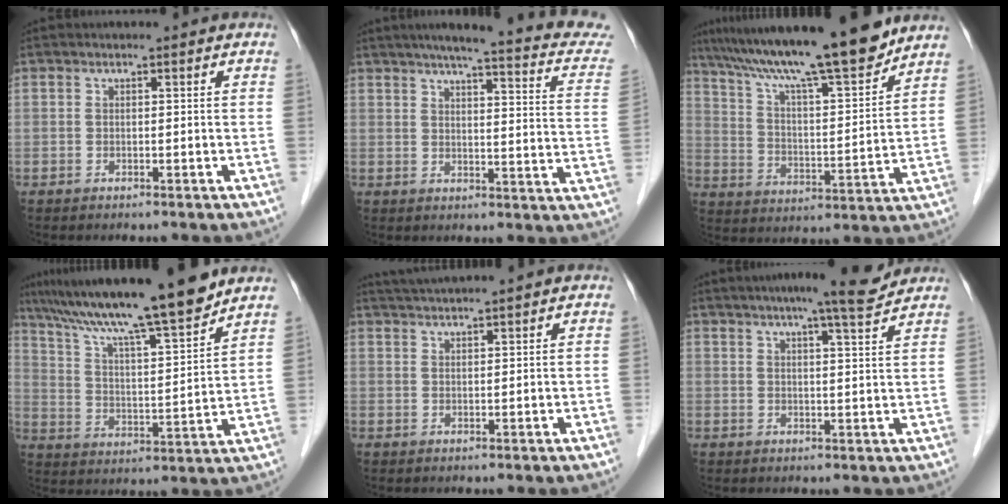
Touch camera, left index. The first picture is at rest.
{"total": 20.5, "force": [17.5, 1.3, 10.6], "torque": [-0.134, -0.027, 0.195]}
{"total": 19.1, "force": [16.1, 0.6, 10.3], "torque": [-0.170, 0.008, 0.260]}
{"total": 18.0, "force": [15.2, -0.1, 9.6], "torque": [-0.162, 0.006, 0.249]}
{"total": 5.1, "force": [4.6, -1.1, 1.8], "torque": [-0.031, 0.028, 0.079]}
{"total": 8.6, "force": [7.5, -0.4, 4.3], "torque": [-0.067, 0.004, 0.097]}